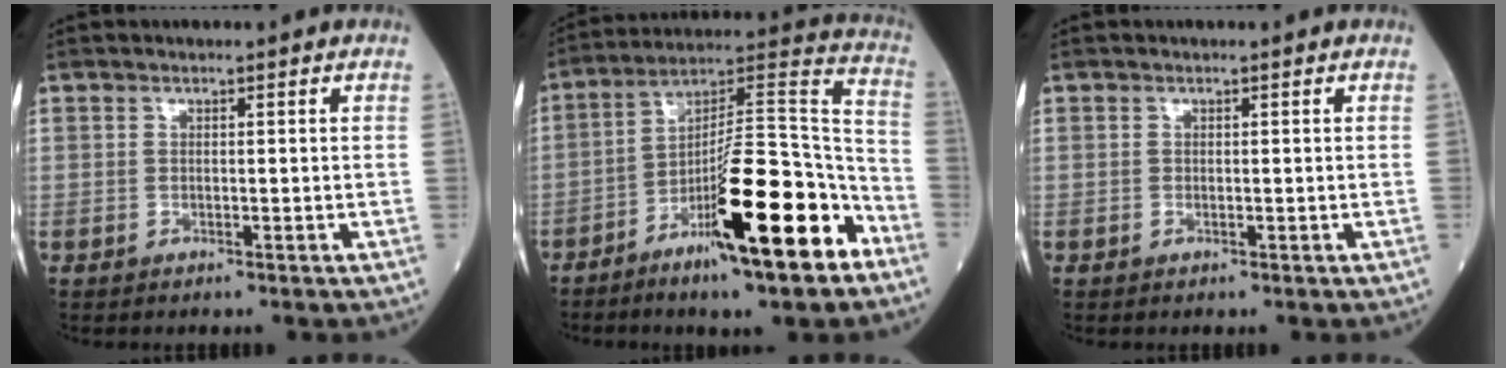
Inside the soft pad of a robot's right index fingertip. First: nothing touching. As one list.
[{"total": 20.0, "force": [-10.1, 2.7, 17.1], "torque": [-0.266, -0.005, -0.159]}, {"total": 0.0}]